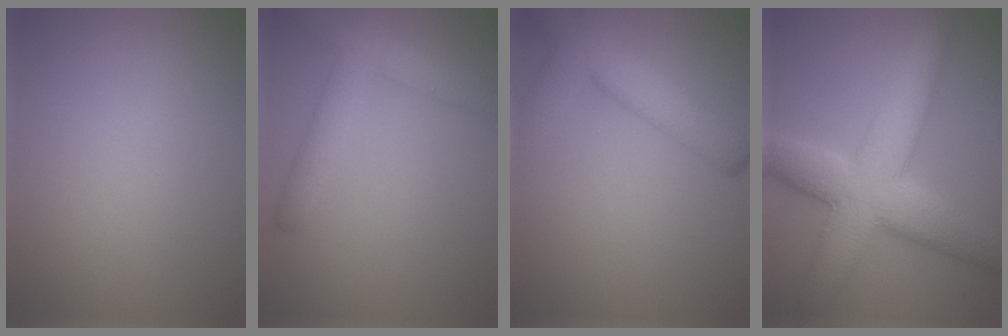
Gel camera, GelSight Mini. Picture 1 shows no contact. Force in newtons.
{"total": 5.0, "press": 5.0, "slide": 0.3}
{"total": 6.1, "press": 6.1, "slide": 0.4}
{"total": 9.5, "press": 9.5, "slide": 0.2}